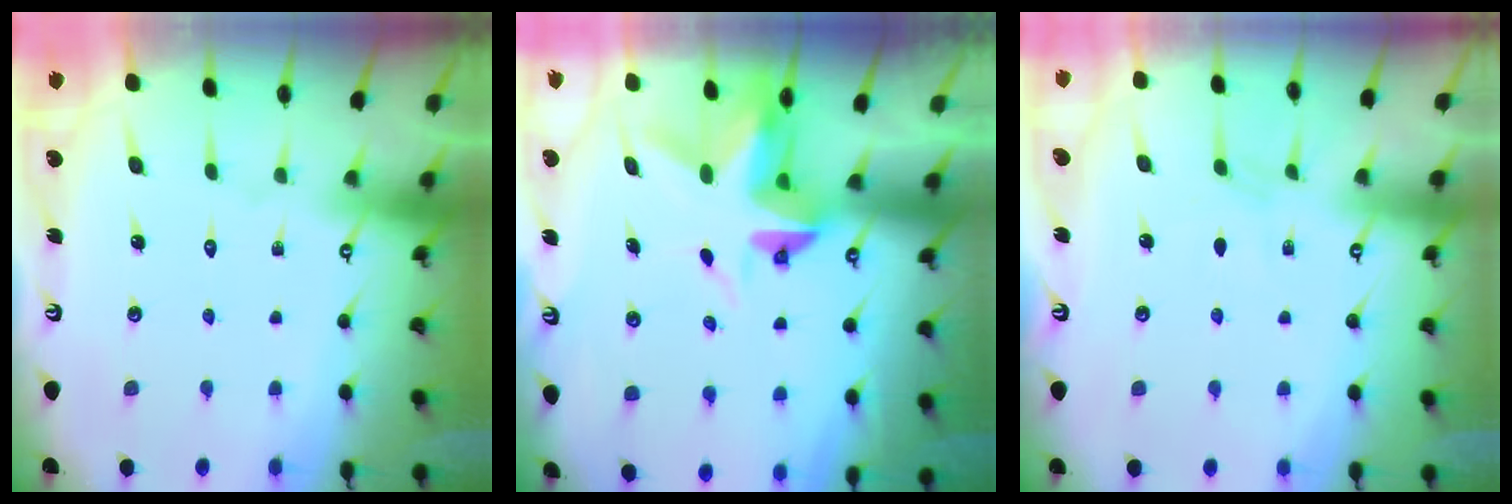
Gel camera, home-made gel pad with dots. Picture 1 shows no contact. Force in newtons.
{"total": 4.0, "press": 4.0, "slide": 0.2}
{"total": 3.3, "press": 3.2, "slide": 0.5}